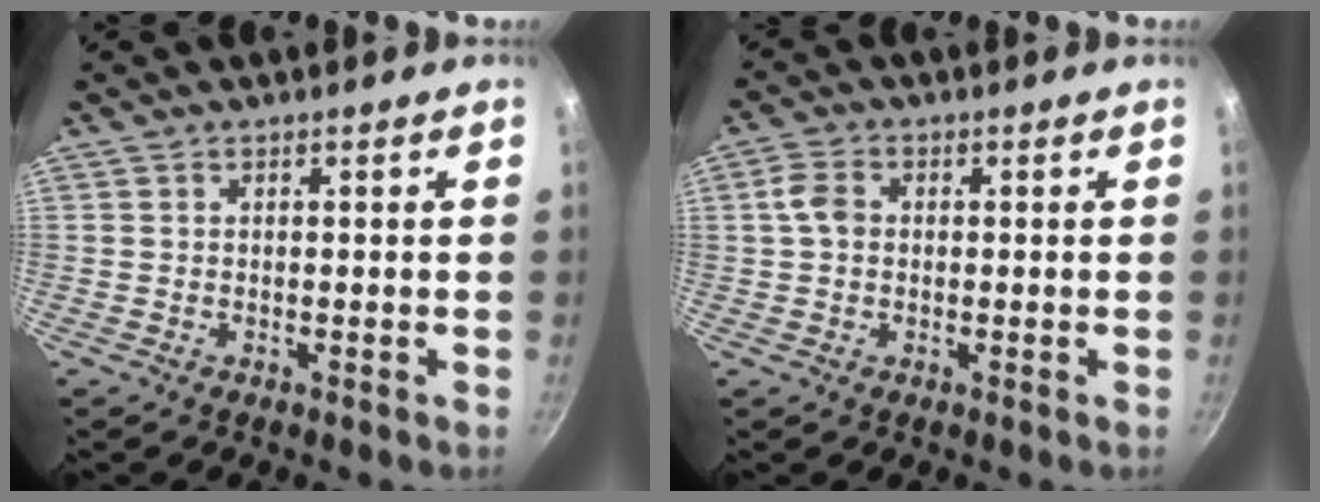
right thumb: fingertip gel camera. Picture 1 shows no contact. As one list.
[{"total": 4.2, "force": [0.4, 3.1, 2.7], "torque": [-0.049, 0.008, 0.002]}]